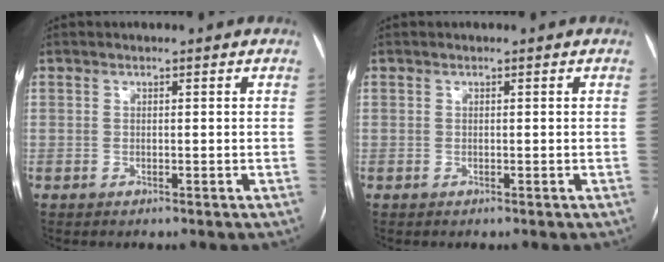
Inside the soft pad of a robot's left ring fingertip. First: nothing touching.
{"total": 0.0}